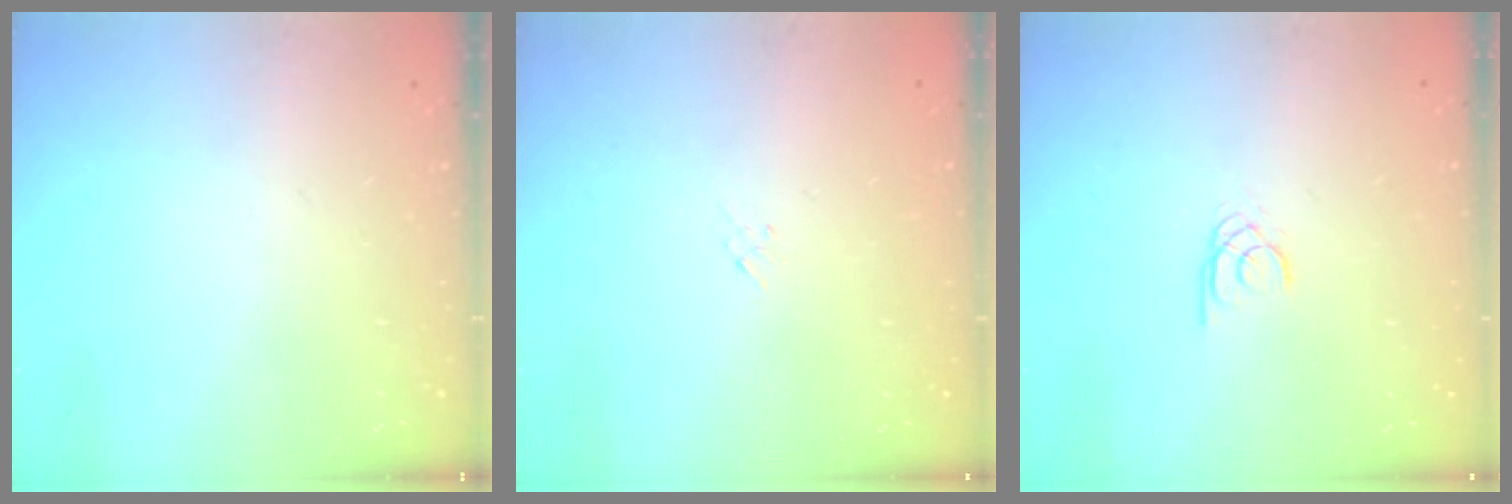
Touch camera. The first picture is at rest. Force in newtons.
{"total": 1.3, "press": 1.2, "slide": 0.5}
{"total": 1.5, "press": 1.5, "slide": 0.1}